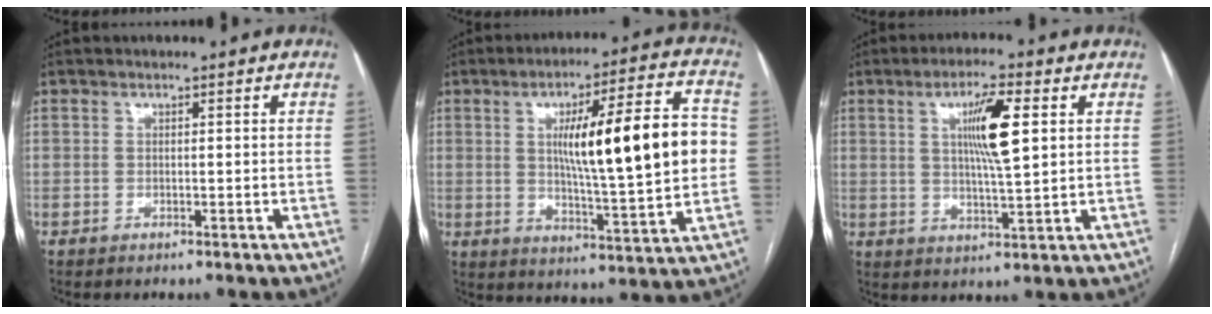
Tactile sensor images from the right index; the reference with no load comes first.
{"total": 19.1, "force": [2.3, 2.0, 18.8], "torque": [-0.286, 0.013, 0.033]}
{"total": 8.4, "force": [2.4, 0.8, 8.0], "torque": [-0.144, 0.000, 0.042]}